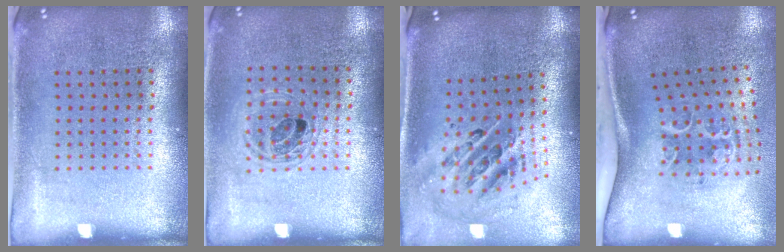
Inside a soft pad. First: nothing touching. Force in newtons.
{"total": 1.3, "press": 1.2, "slide": 0.4}
{"total": 1.9, "press": 1.5, "slide": 1.2}
{"total": 2.2, "press": 1.4, "slide": 1.7}